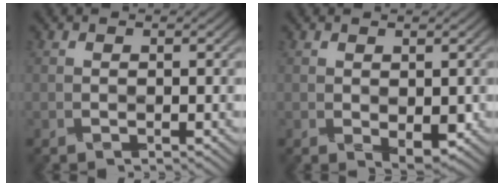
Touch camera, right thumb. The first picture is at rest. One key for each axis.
{"total": 2.3, "fx": -0.3, "fy": 1.1, "fz": 2.0, "tx": -0.036, "ty": -0.008, "tz": -0.002}